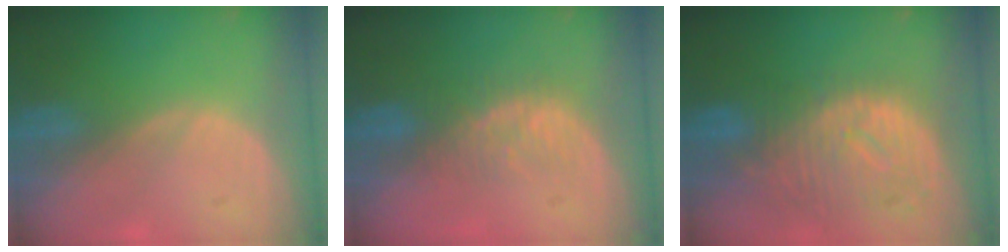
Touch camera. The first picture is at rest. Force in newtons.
{"total": 5.0, "press": 4.7, "slide": 1.6}
{"total": 10.9, "press": 9.7, "slide": 4.9}